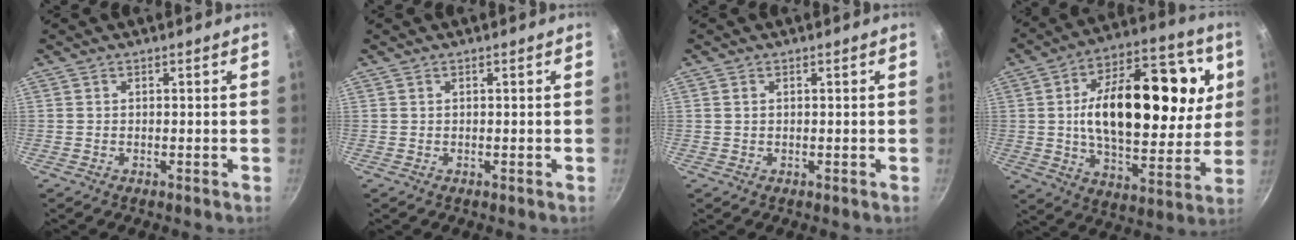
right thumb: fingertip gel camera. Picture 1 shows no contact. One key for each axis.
{"total": 0.0}
{"total": 0.7, "fx": 0.2, "fy": 0.5, "fz": 0.5, "tx": -0.009, "ty": 0.001, "tz": 0.004}
{"total": 27.6, "fx": 5.3, "fy": 15.2, "fz": 22.4, "tx": -0.326, "ty": 0.001, "tz": 0.070}